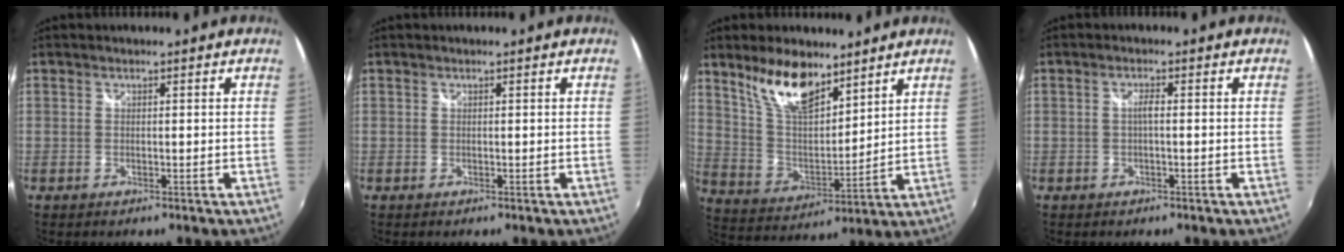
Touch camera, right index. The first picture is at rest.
{"total": 0.0}
{"total": 13.1, "force": [9.2, 5.0, 7.9], "torque": [-0.145, 0.006, 0.182]}
{"total": 1.4, "force": [-0.3, 0.2, 1.4], "torque": [-0.025, 0.004, -0.007]}